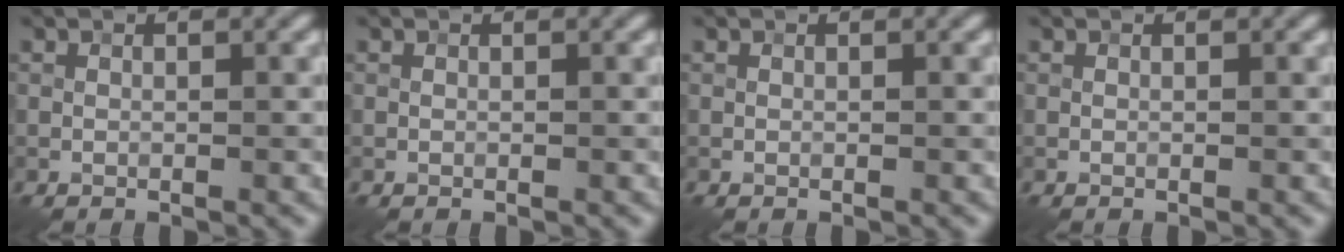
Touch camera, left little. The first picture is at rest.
{"total": 0.0}
{"total": 0.0}
{"total": 0.0}